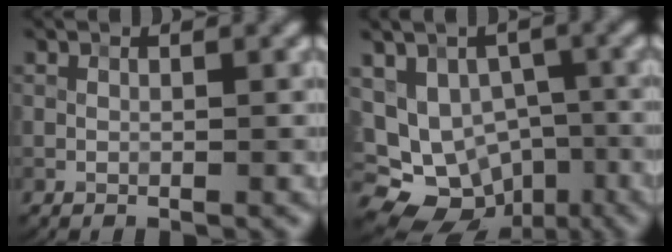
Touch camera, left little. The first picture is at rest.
{"total": 12.1, "force": [-3.4, 10.2, 5.6], "torque": [-0.092, -0.012, -0.045]}